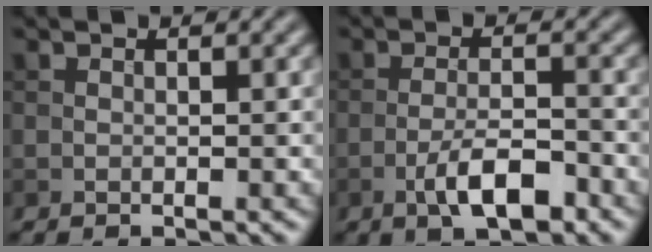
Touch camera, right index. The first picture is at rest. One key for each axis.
{"total": 4.5, "fx": -2.3, "fy": 1.4, "fz": 3.6, "tx": -0.064, "ty": 0.003, "tz": -0.042}